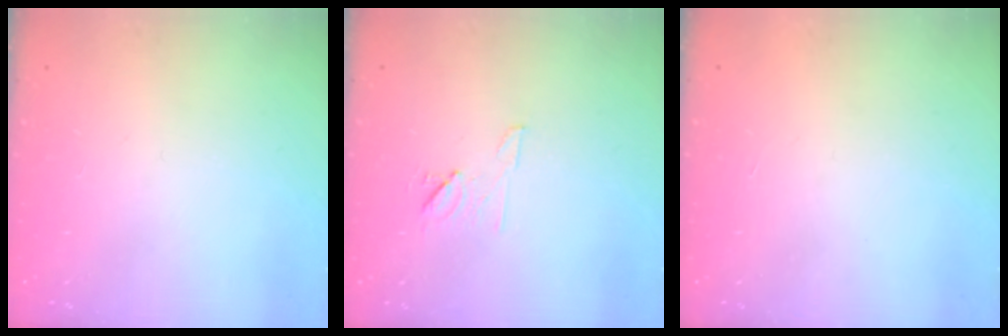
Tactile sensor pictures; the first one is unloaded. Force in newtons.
{"total": 6.4, "press": 6.4, "slide": 0.6}
{"total": 1.5, "press": 1.5, "slide": 0.1}